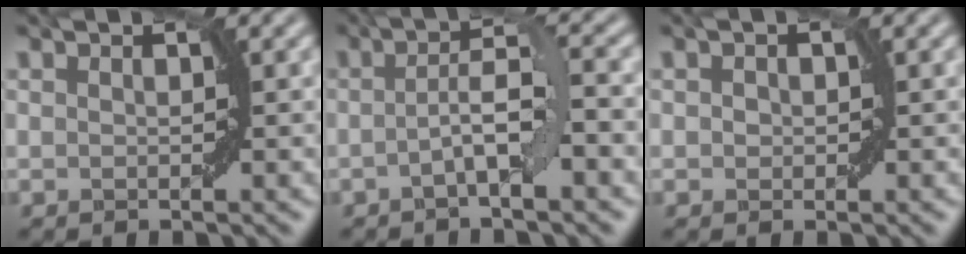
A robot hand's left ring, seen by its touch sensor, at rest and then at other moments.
{"total": 4.0, "force": [-0.9, 0.5, 3.8], "torque": [-0.063, 0.015, -0.024]}
{"total": 0.8, "force": [0.1, 0.7, 0.4], "torque": [-0.004, 0.001, 0.000]}